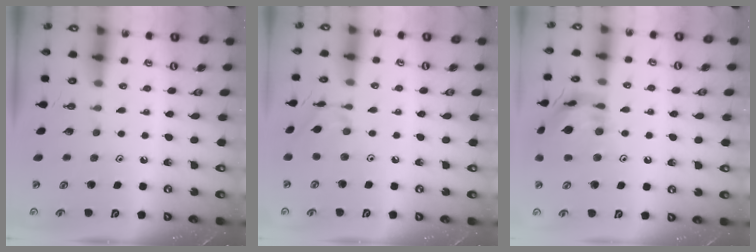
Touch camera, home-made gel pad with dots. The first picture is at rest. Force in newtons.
{"total": 4.7, "press": 4.7, "slide": 0.2}
{"total": 14.8, "press": 14.8, "slide": 1.2}